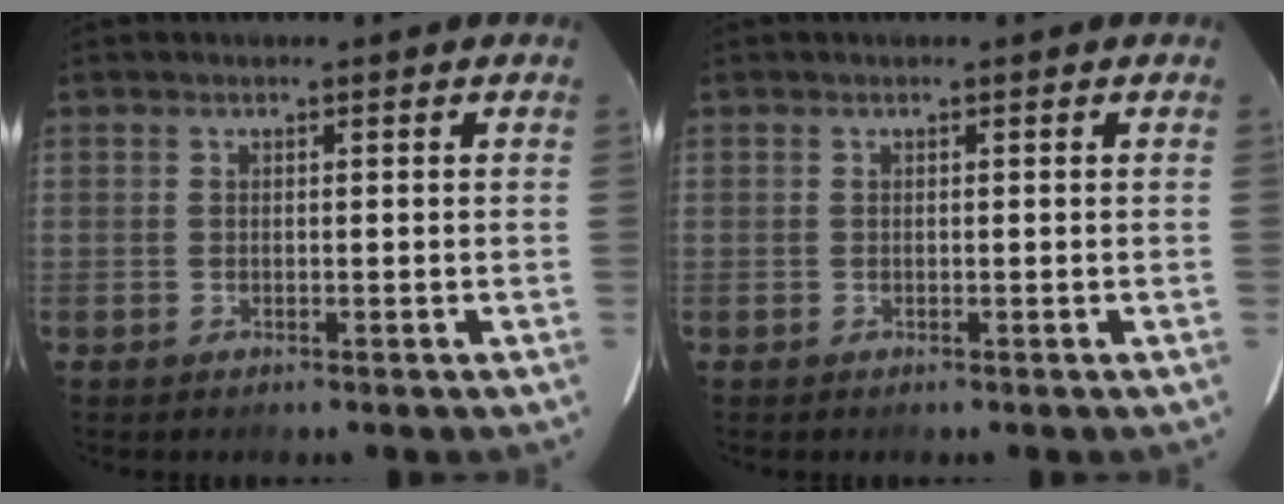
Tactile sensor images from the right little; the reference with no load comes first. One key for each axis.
{"total": 0.0}